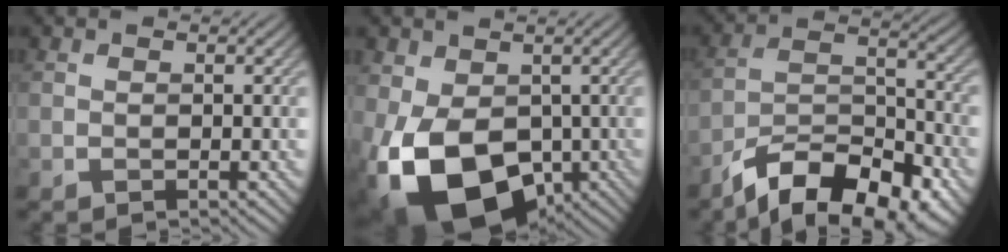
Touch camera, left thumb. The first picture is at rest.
{"total": 16.3, "force": [-4.3, 10.5, 11.8], "torque": [-0.242, -0.038, -0.061]}
{"total": 13.2, "force": [-9.6, 4.9, 7.5], "torque": [-0.140, -0.008, -0.167]}